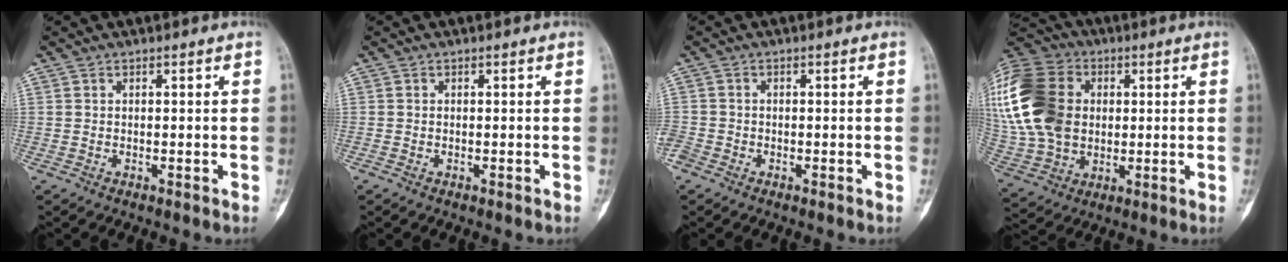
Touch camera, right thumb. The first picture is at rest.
{"total": 0.0}
{"total": 2.7, "force": [-1.6, 1.9, 1.1], "torque": [-0.030, 0.002, -0.034]}
{"total": 27.5, "force": [4.4, 20.8, 17.5], "torque": [-0.409, 0.038, 0.094]}